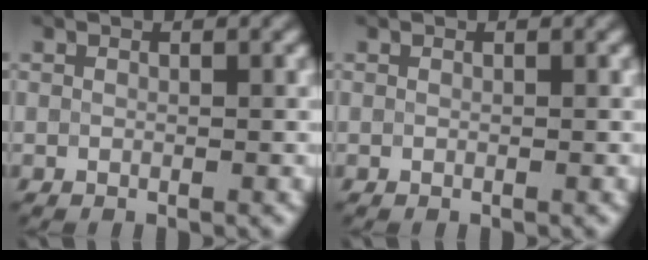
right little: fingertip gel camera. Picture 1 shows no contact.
{"total": 0.0}